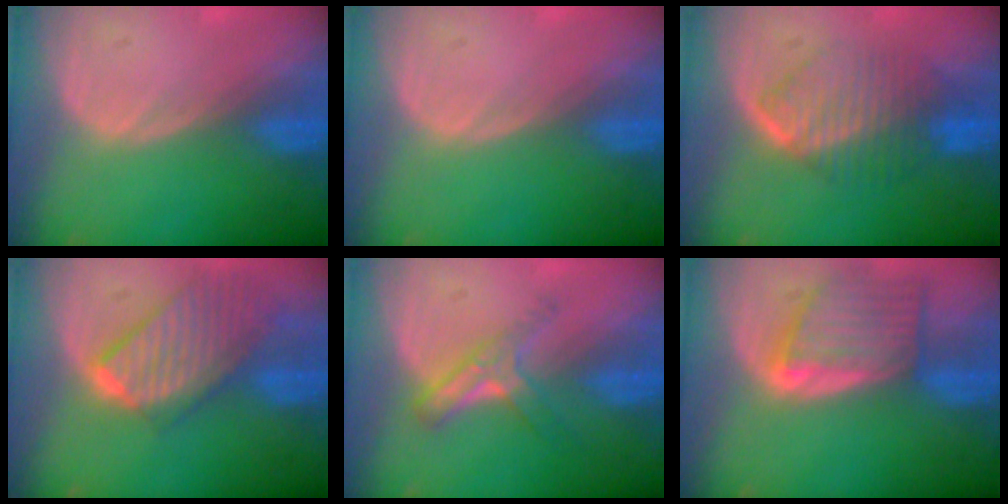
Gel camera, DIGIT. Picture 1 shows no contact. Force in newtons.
{"total": 0.0}
{"total": 7.2, "press": 7.2, "slide": 0.4}
{"total": 9.8, "press": 8.6, "slide": 4.7}
{"total": 5.5, "press": 4.9, "slide": 2.6}
{"total": 7.7, "press": 7.0, "slide": 3.2}